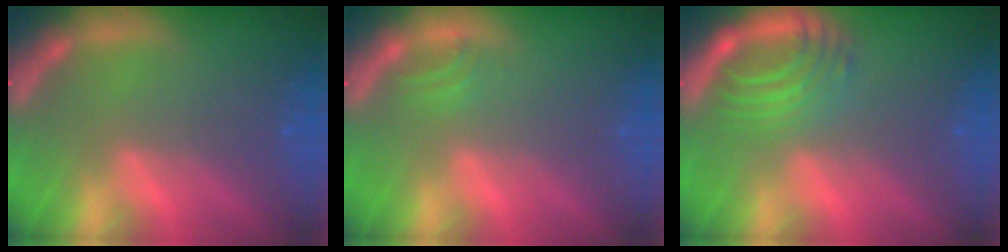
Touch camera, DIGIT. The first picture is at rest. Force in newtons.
{"total": 0.9}
{"total": 5.5}